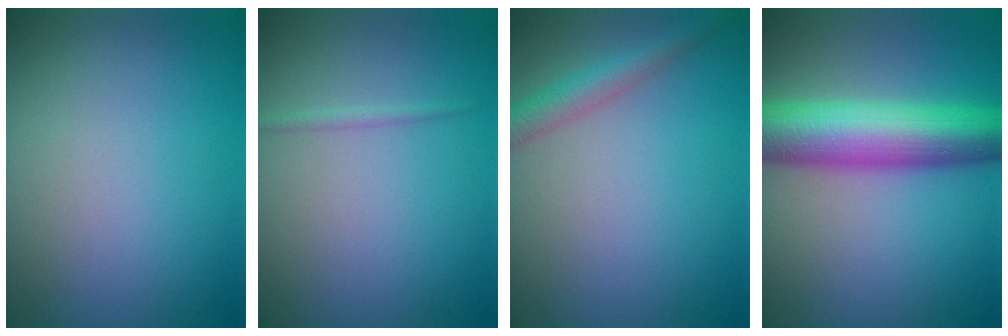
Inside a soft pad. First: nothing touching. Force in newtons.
{"total": 0.7, "press": 0.7, "slide": 0.1}
{"total": 2.8, "press": 2.8, "slide": 0.1}
{"total": 10.1, "press": 10.1, "slide": 0.1}